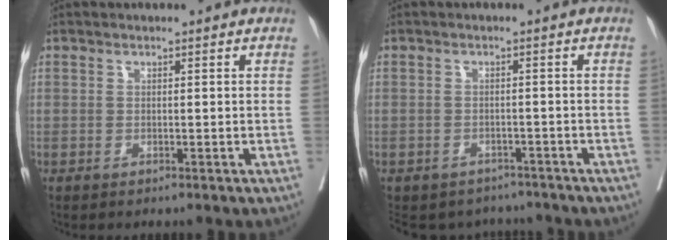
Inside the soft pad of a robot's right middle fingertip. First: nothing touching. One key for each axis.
{"total": 8.6, "fx": -7.7, "fy": 3.9, "fz": 0.6, "tx": -0.013, "ty": 0.010, "tz": -0.096}